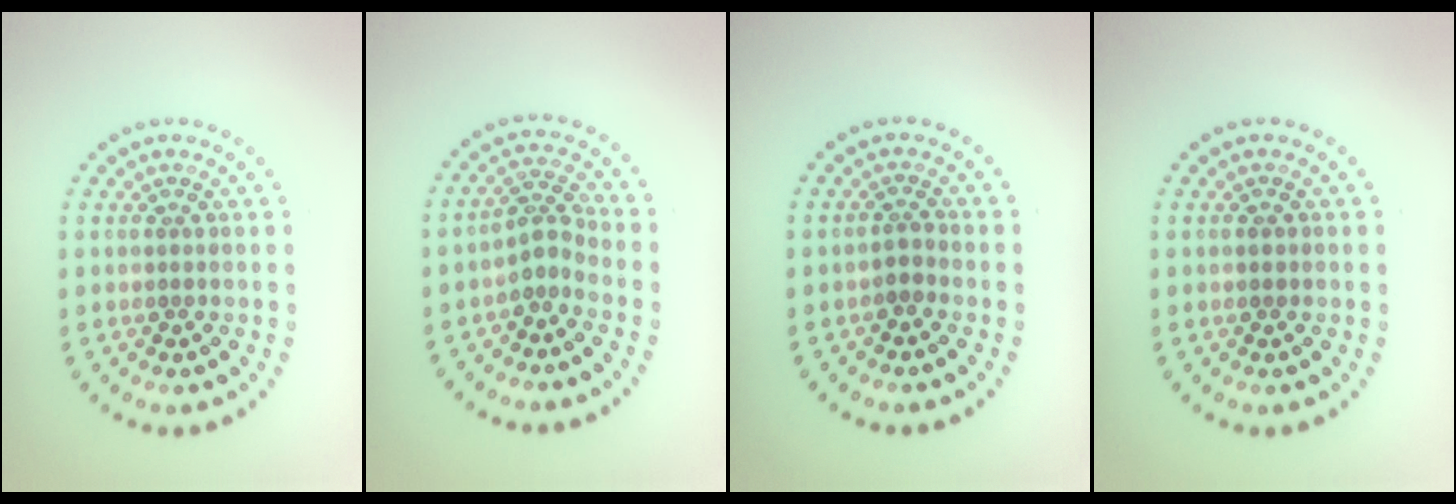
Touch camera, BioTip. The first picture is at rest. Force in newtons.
{"total": 2.4, "press": 1.7, "slide": 1.7}
{"total": 1.3, "press": 0.9, "slide": 0.9}
{"total": 0.8, "press": 0.8, "slide": 0.1}